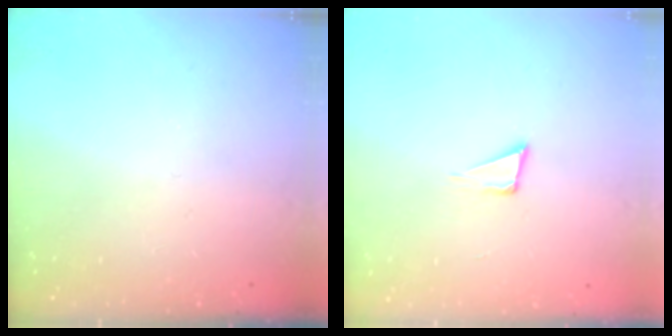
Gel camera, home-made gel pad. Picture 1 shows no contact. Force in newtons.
{"total": 4.0, "press": 2.8, "slide": 2.9}